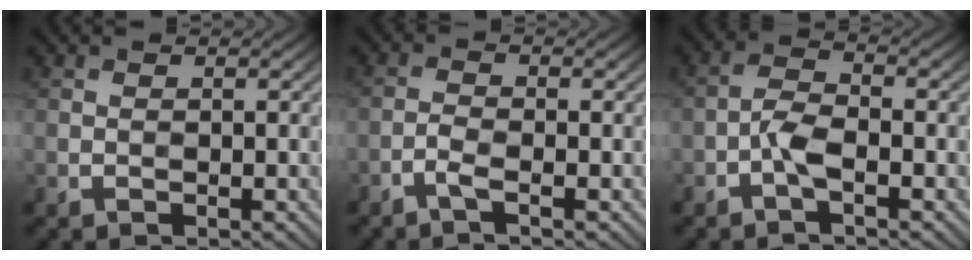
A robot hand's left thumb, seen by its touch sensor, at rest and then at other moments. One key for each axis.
{"total": 1.7, "fx": -1.2, "fy": 0.2, "fz": 1.2, "tx": -0.029, "ty": 0.000, "tz": -0.033}
{"total": 3.2, "fx": -1.5, "fy": 1.1, "fz": 2.6, "tx": -0.059, "ty": 0.006, "tz": -0.038}